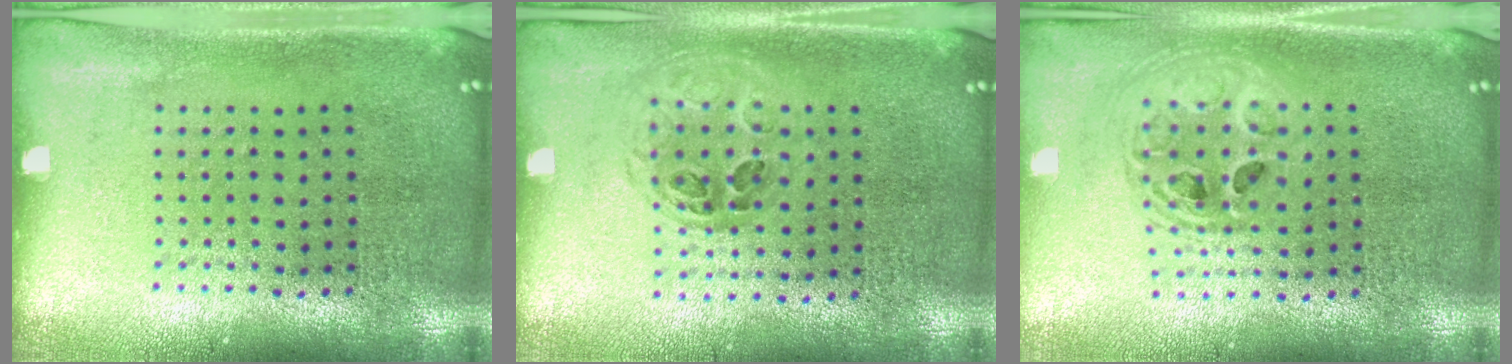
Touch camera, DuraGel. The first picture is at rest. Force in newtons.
{"total": 0.9, "press": 0.9, "slide": 0.2}
{"total": 1.9, "press": 1.5, "slide": 1.1}